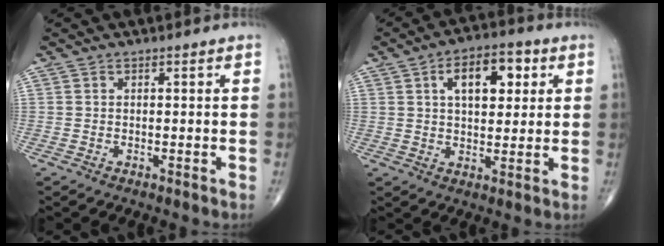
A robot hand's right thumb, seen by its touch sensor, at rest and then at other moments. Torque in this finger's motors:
{"motor_torque": [0.22, 0.78, 0.40, -0.10, 0.03]}